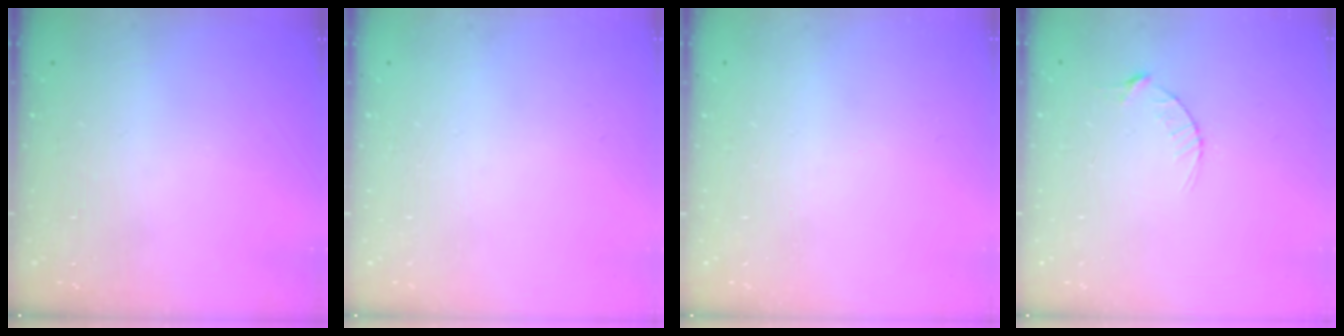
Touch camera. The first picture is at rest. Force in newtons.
{"total": 0.0}
{"total": 0.0}
{"total": 2.9, "press": 2.9, "slide": 0.4}